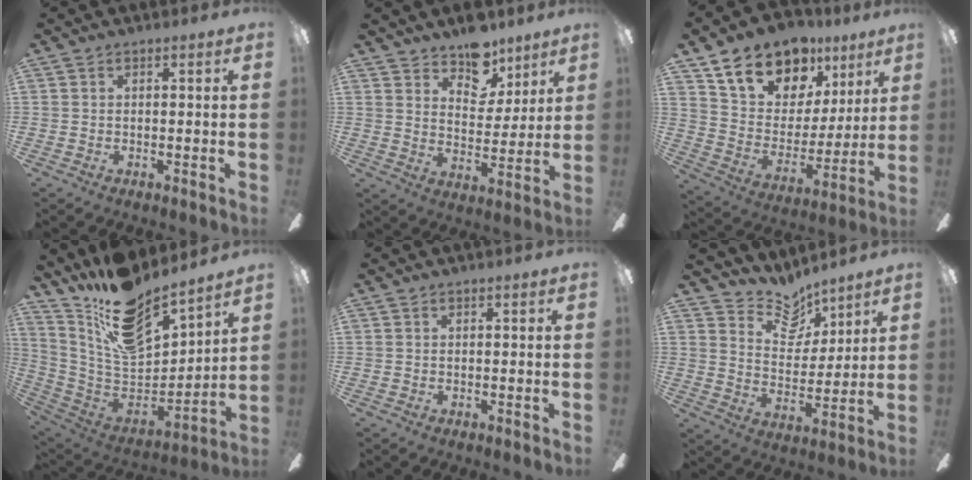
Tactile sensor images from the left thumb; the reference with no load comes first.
{"total": 10.6, "force": [8.4, 5.9, 3.0], "torque": [-0.040, -0.057, 0.155]}
{"total": 17.1, "force": [12.3, 10.5, 5.6], "torque": [-0.112, -0.079, 0.230]}
{"total": 17.7, "force": [13.6, 6.6, 9.1], "torque": [-0.167, -0.097, 0.240]}
{"total": 0.0}
{"total": 10.6, "force": [8.8, 5.2, 2.9], "torque": [-0.046, -0.064, 0.165]}